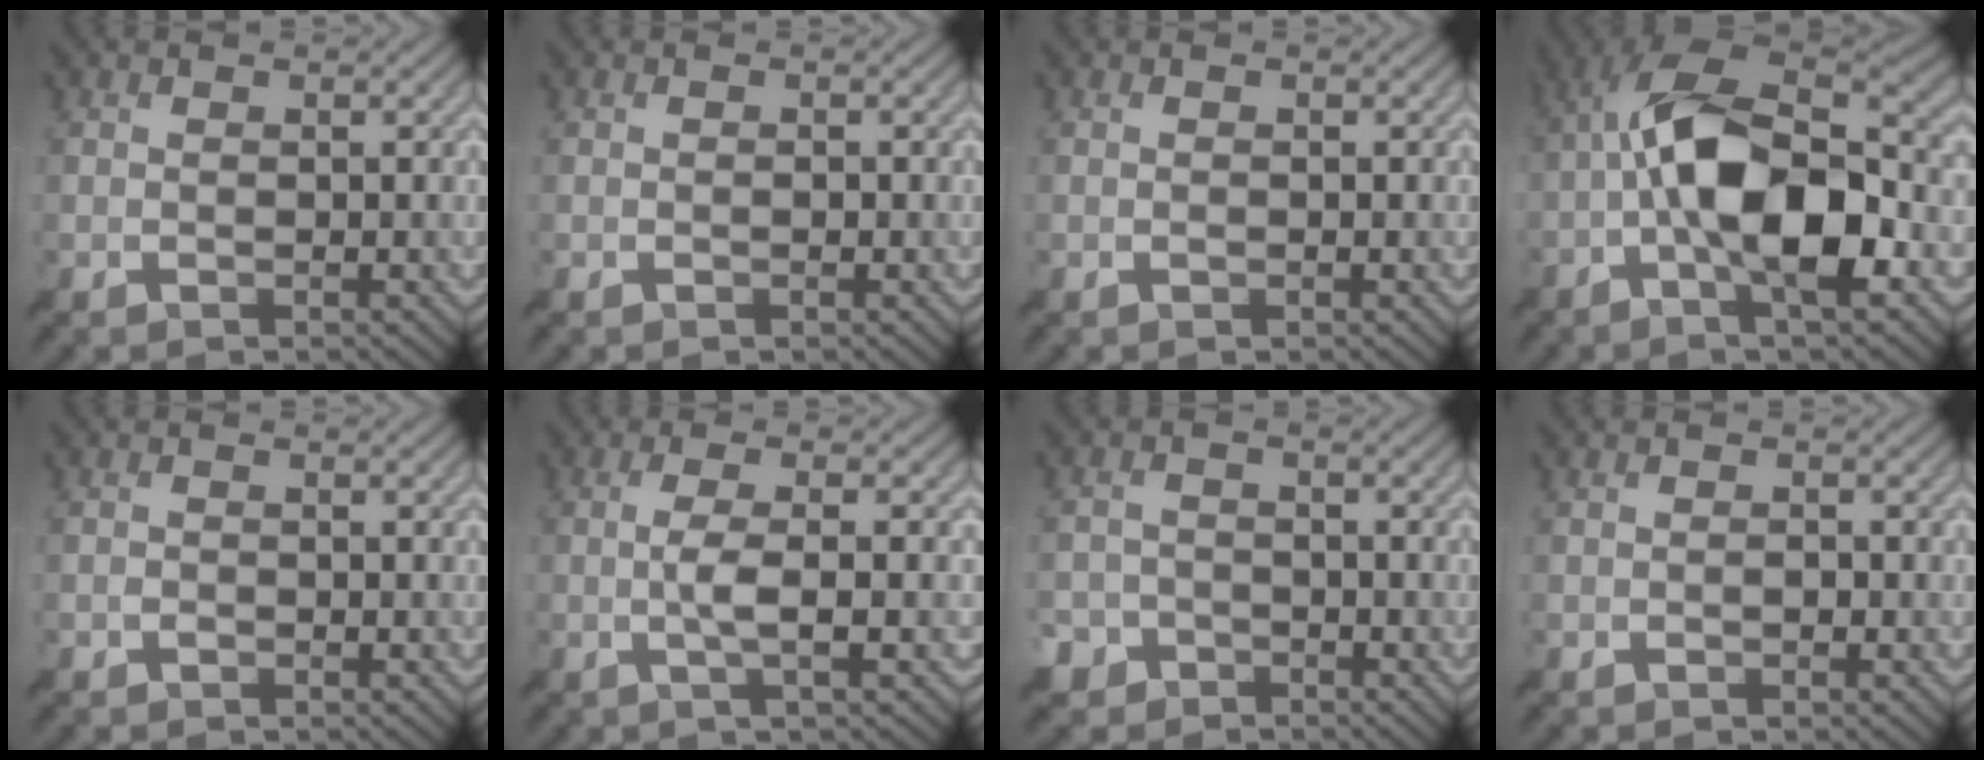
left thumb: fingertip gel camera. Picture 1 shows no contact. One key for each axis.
{"total": 0.0}
{"total": 0.0}
{"total": 14.9, "fx": -2.6, "fy": 5.5, "fz": 13.6, "tx": -0.251, "ty": 0.020, "tz": -0.056}
{"total": 0.6, "fx": -0.4, "fy": 0.4, "fz": 0.2, "tx": -0.004, "ty": 0.001, "tz": -0.010}
{"total": 4.3, "fx": -0.5, "fy": 0.5, "fz": 4.2, "tx": -0.081, "ty": 0.009, "tz": -0.022}
{"total": 4.1, "fx": -2.9, "fy": 2.8, "fz": 0.7, "tx": -0.011, "ty": -0.001, "tz": -0.058}
{"total": 0.6, "fx": -0.3, "fy": 0.3, "fz": 0.4, "tx": -0.005, "ty": 0.001, "tz": -0.005}